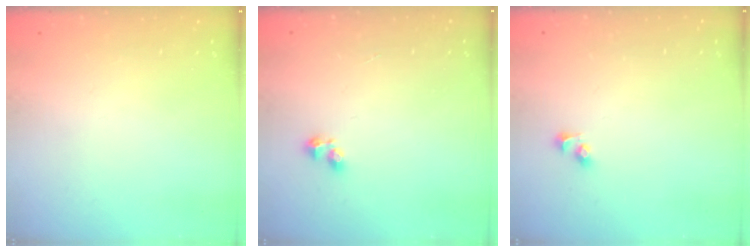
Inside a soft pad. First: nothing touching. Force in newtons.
{"total": 2.2, "press": 2.1, "slide": 0.7}
{"total": 2.7, "press": 2.5, "slide": 1.2}